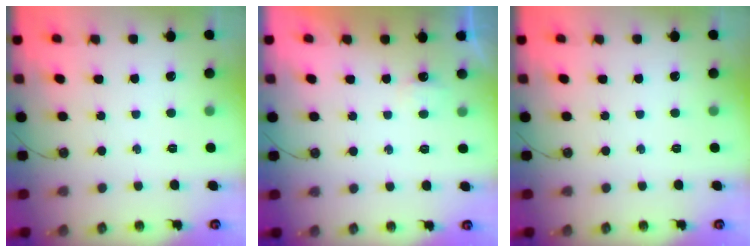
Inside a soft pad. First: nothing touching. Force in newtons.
{"total": 2.6, "press": 2.6, "slide": 0.4}
{"total": 0.0}